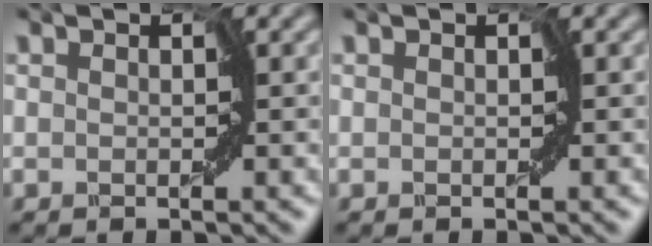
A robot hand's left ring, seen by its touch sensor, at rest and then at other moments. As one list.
[{"total": 0.0}]